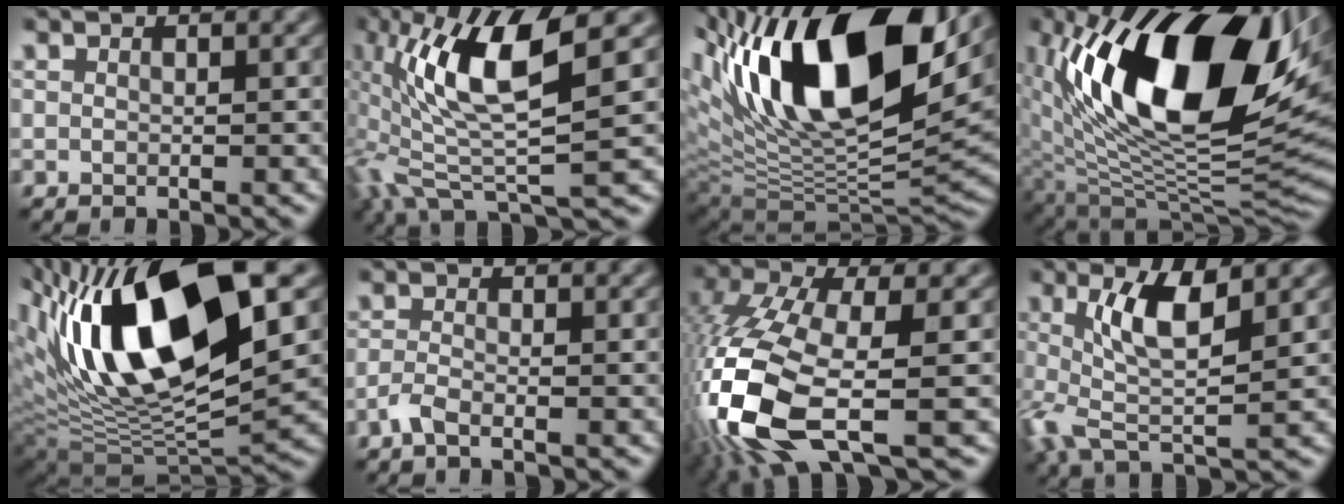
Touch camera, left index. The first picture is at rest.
{"total": 10.5, "force": [2.1, 2.7, 9.9], "torque": [-0.184, 0.003, 0.036]}
{"total": 18.4, "force": [7.2, 7.2, 15.3], "torque": [-0.260, 0.022, 0.115]}
{"total": 19.4, "force": [6.2, 9.7, 15.6], "torque": [-0.263, 0.006, 0.113]}
{"total": 16.6, "force": [6.0, 6.2, 14.2], "torque": [-0.240, 0.006, 0.095]}
{"total": 1.4, "force": [-1.0, 0.2, 0.9], "torque": [-0.024, 0.003, -0.027]}
{"total": 12.1, "force": [-4.3, 4.7, 10.4], "torque": [-0.249, -0.017, -0.084]}
{"total": 6.3, "force": [1.3, 1.8, 5.9], "torque": [-0.122, 0.005, 0.019]}